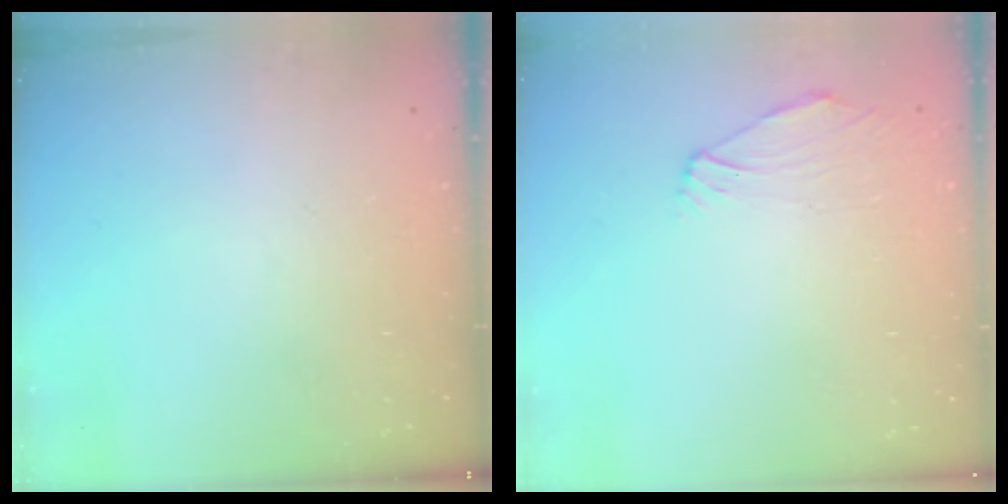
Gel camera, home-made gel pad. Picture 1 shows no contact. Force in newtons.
{"total": 0.8, "press": 0.7, "slide": 0.4}